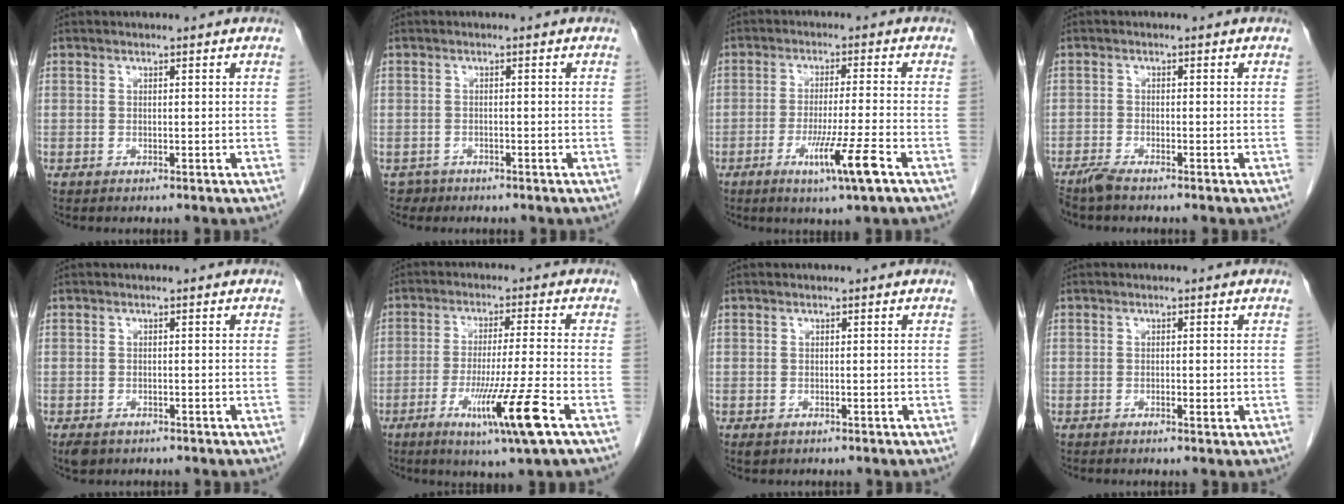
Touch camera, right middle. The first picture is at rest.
{"total": 1.3, "force": [-1.0, 0.8, -0.3], "torque": [0.003, 0.004, -0.015]}
{"total": 7.7, "force": [-3.7, -0.9, 6.7], "torque": [-0.118, -0.020, -0.067]}
{"total": 2.5, "force": [-2.1, 0.1, 1.2], "torque": [-0.031, -0.006, -0.043]}
{"total": 2.6, "force": [-1.7, 1.6, 1.1], "torque": [-0.021, -0.004, -0.021]}
{"total": 10.5, "force": [-4.7, -1.4, 9.2], "torque": [-0.164, -0.031, -0.084]}
{"total": 1.0, "force": [-0.5, 0.7, 0.5], "torque": [-0.011, 0.000, -0.001]}
{"total": 1.0, "force": [-0.3, 0.3, 0.9], "torque": [-0.015, 0.000, -0.004]}